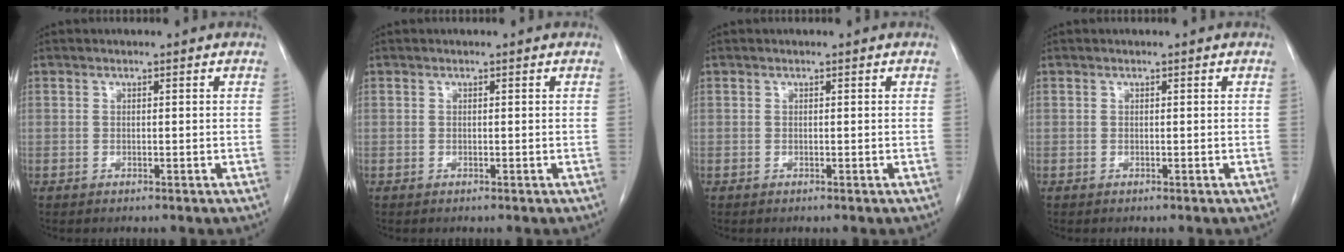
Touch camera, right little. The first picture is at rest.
{"total": 0.0}
{"total": 0.0}
{"total": 0.0}